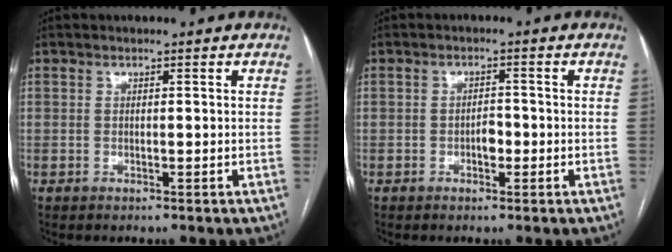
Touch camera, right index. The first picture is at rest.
{"total": 2.0, "force": [-0.7, 1.1, 1.6], "torque": [-0.019, 0.006, -0.011]}